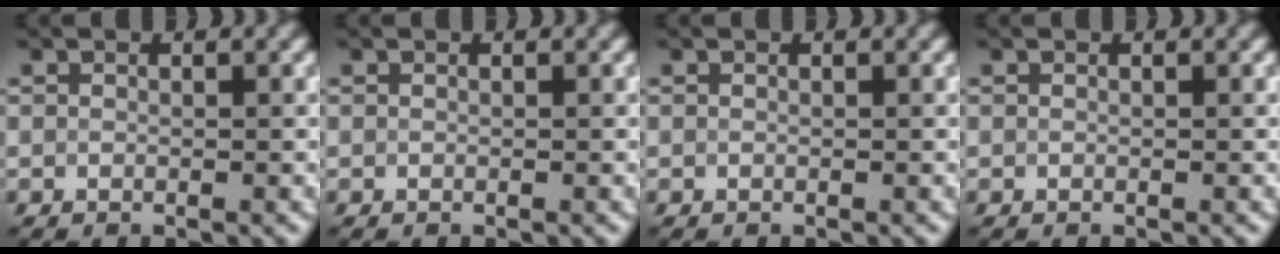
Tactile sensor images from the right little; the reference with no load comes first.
{"total": 0.0}
{"total": 0.0}
{"total": 0.0}